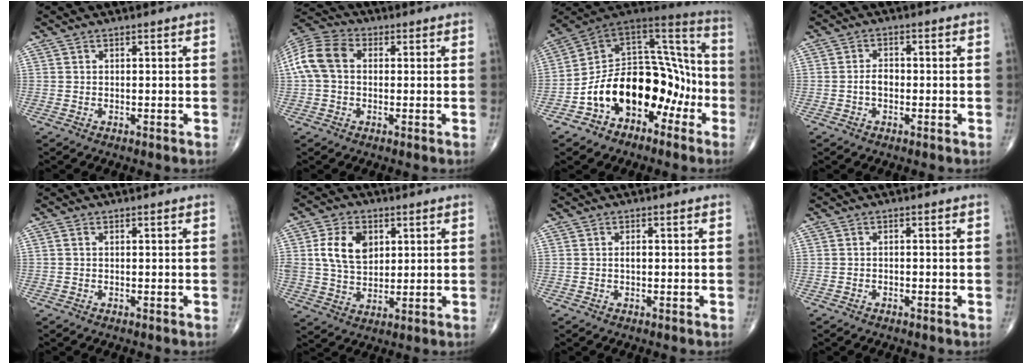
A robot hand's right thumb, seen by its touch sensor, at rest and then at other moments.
{"total": 10.4, "force": [1.1, 7.4, 7.1], "torque": [-0.151, 0.033, 0.013]}
{"total": 21.4, "force": [-7.5, 14.3, 14.1], "torque": [-0.168, 0.099, -0.116]}
{"total": 2.6, "force": [-0.6, 1.8, 1.9], "torque": [-0.027, 0.010, -0.015]}
{"total": 0.6, "force": [0.0, 0.4, 0.5], "torque": [-0.010, 0.000, 0.000]}
{"total": 10.1, "force": [2.8, 7.1, 6.6], "torque": [-0.104, -0.006, 0.056]}
{"total": 1.0, "force": [0.0, 0.6, 0.8], "torque": [-0.016, 0.001, -0.002]}
{"total": 0.5, "force": [-0.3, 0.3, 0.2], "torque": [-0.005, 0.002, -0.009]}